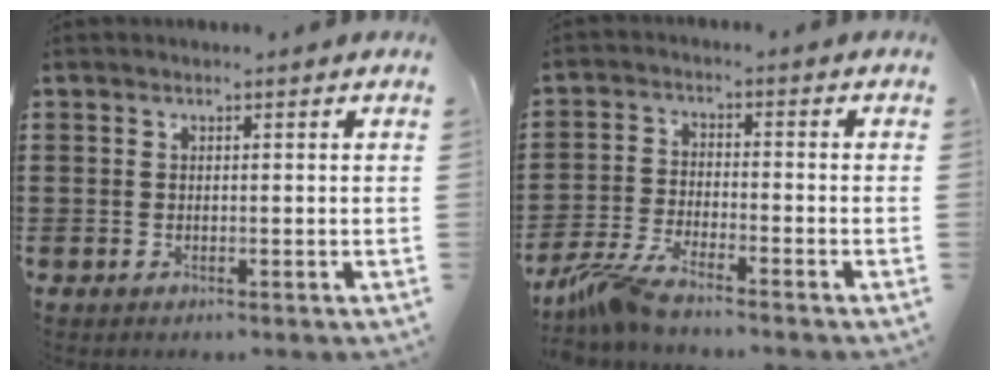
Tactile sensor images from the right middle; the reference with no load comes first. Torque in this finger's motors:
{"motor_torque": [0.68, 0.07, 0.09, 0.10]}